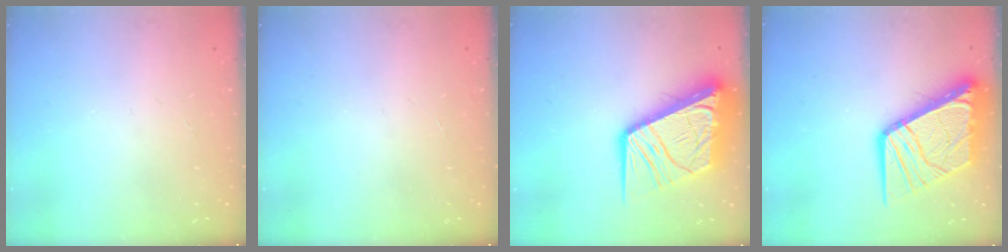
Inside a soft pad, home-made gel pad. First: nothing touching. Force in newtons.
{"total": 0.0}
{"total": 21.9, "press": 21.8, "slide": 2.9}
{"total": 16.5, "press": 16.3, "slide": 2.0}